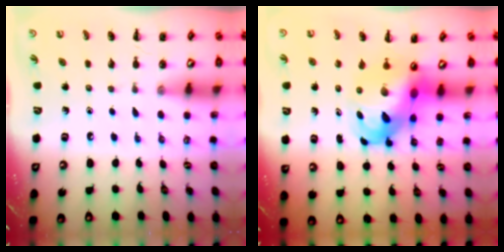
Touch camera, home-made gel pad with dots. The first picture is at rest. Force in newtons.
{"total": 8.9, "press": 8.5, "slide": 2.8}